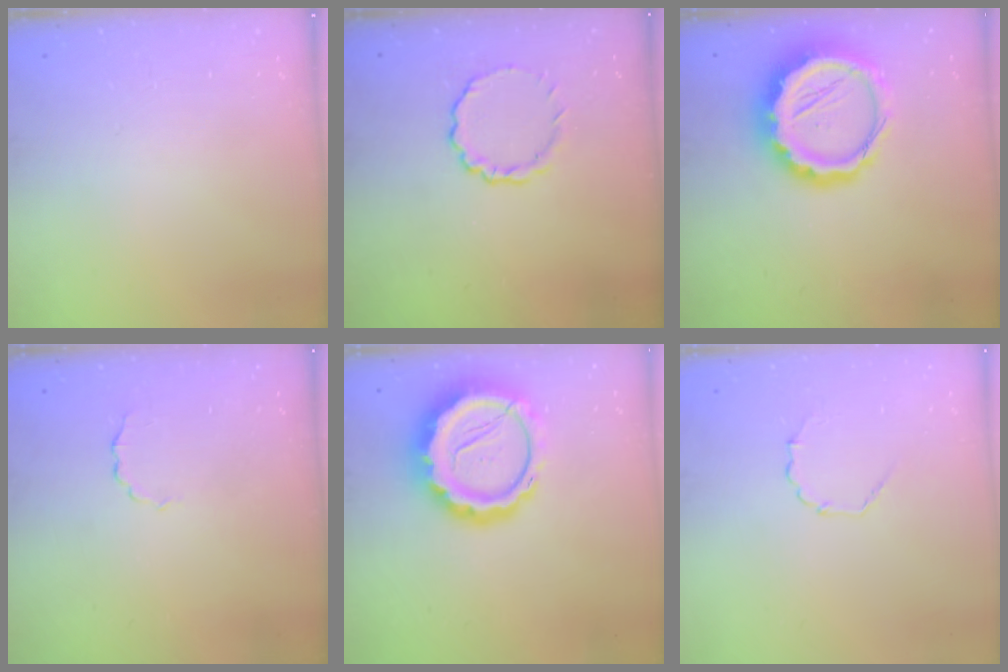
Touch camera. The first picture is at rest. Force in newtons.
{"total": 7.3, "press": 7.1, "slide": 1.5}
{"total": 14.6, "press": 14.3, "slide": 3.3}
{"total": 2.2, "press": 2.2, "slide": 0.6}
{"total": 17.0, "press": 16.6, "slide": 3.5}
{"total": 3.1, "press": 2.9, "slide": 1.1}